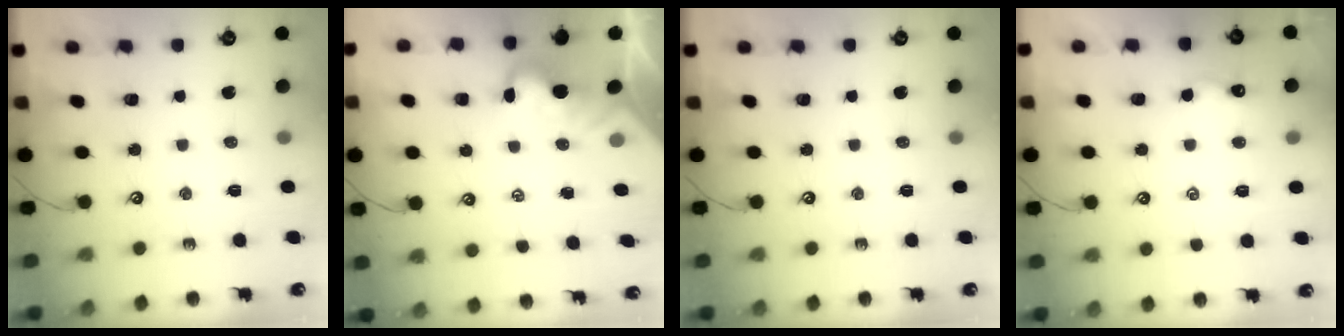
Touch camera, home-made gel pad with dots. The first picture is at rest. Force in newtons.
{"total": 4.4, "press": 4.3, "slide": 0.9}
{"total": 0.0}
{"total": 1.5, "press": 1.5, "slide": 0.3}